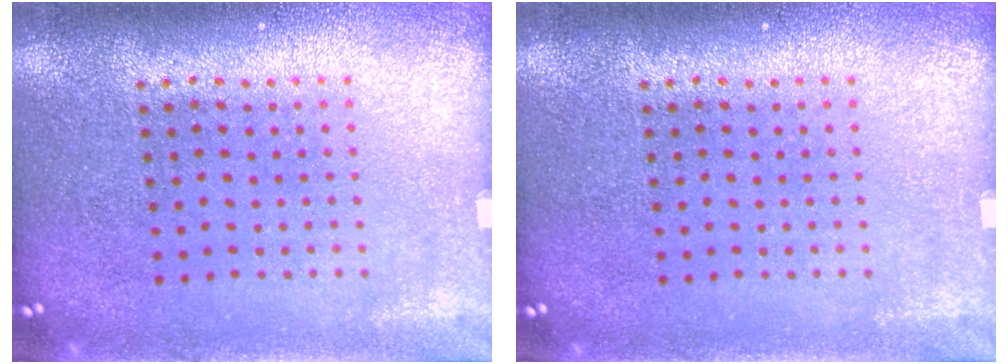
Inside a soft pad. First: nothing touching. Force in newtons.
{"total": 0.0}